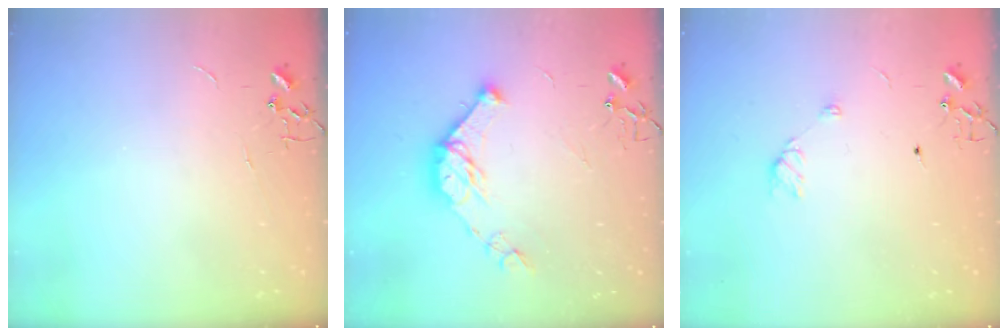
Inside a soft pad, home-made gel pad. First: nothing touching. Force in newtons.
{"total": 13.7, "press": 13.7, "slide": 0.7}
{"total": 6.5, "press": 6.5, "slide": 0.7}